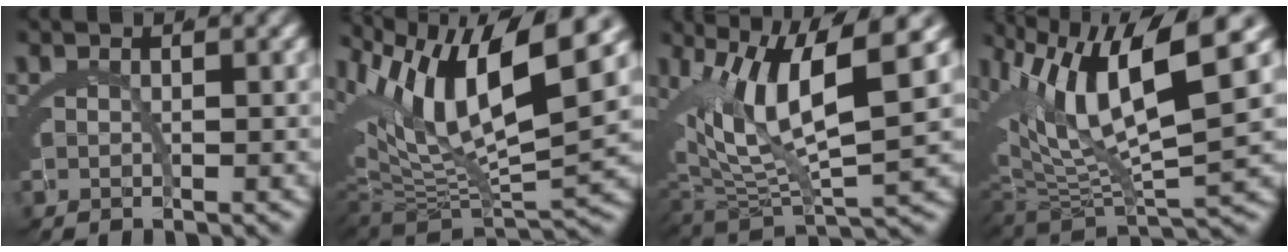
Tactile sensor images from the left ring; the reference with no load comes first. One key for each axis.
{"total": 13.5, "fx": 2.6, "fy": 8.0, "fz": 10.5, "tx": -0.186, "ty": -0.009, "tz": 0.046}
{"total": 11.0, "fx": 2.2, "fy": 6.4, "fz": 8.7, "tx": -0.151, "ty": -0.005, "tz": 0.036}
{"total": 11.3, "fx": 2.4, "fy": 6.1, "fz": 9.1, "tx": -0.164, "ty": -0.006, "tz": 0.045}